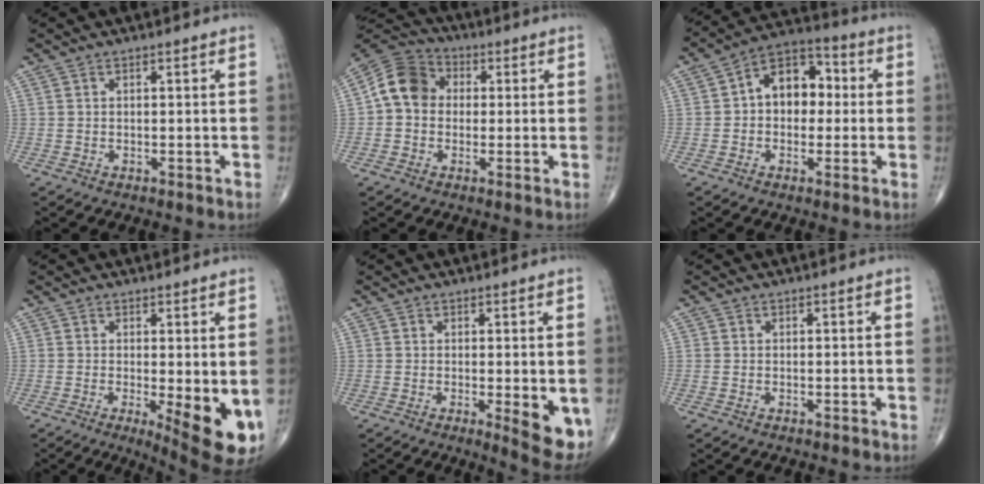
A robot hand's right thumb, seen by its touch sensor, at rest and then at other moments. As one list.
[{"total": 9.3, "force": [0.5, 7.7, 5.1], "torque": [-0.079, 0.026, -0.009]}, {"total": 11.3, "force": [0.9, 7.9, 8.0], "torque": [-0.086, 0.030, 0.001]}, {"total": 9.8, "force": [-1.5, 2.9, 9.3], "torque": [-0.120, -0.023, -0.012]}, {"total": 6.3, "force": [-0.8, 1.8, 6.0], "torque": [-0.071, -0.017, -0.007]}, {"total": 0.0}]